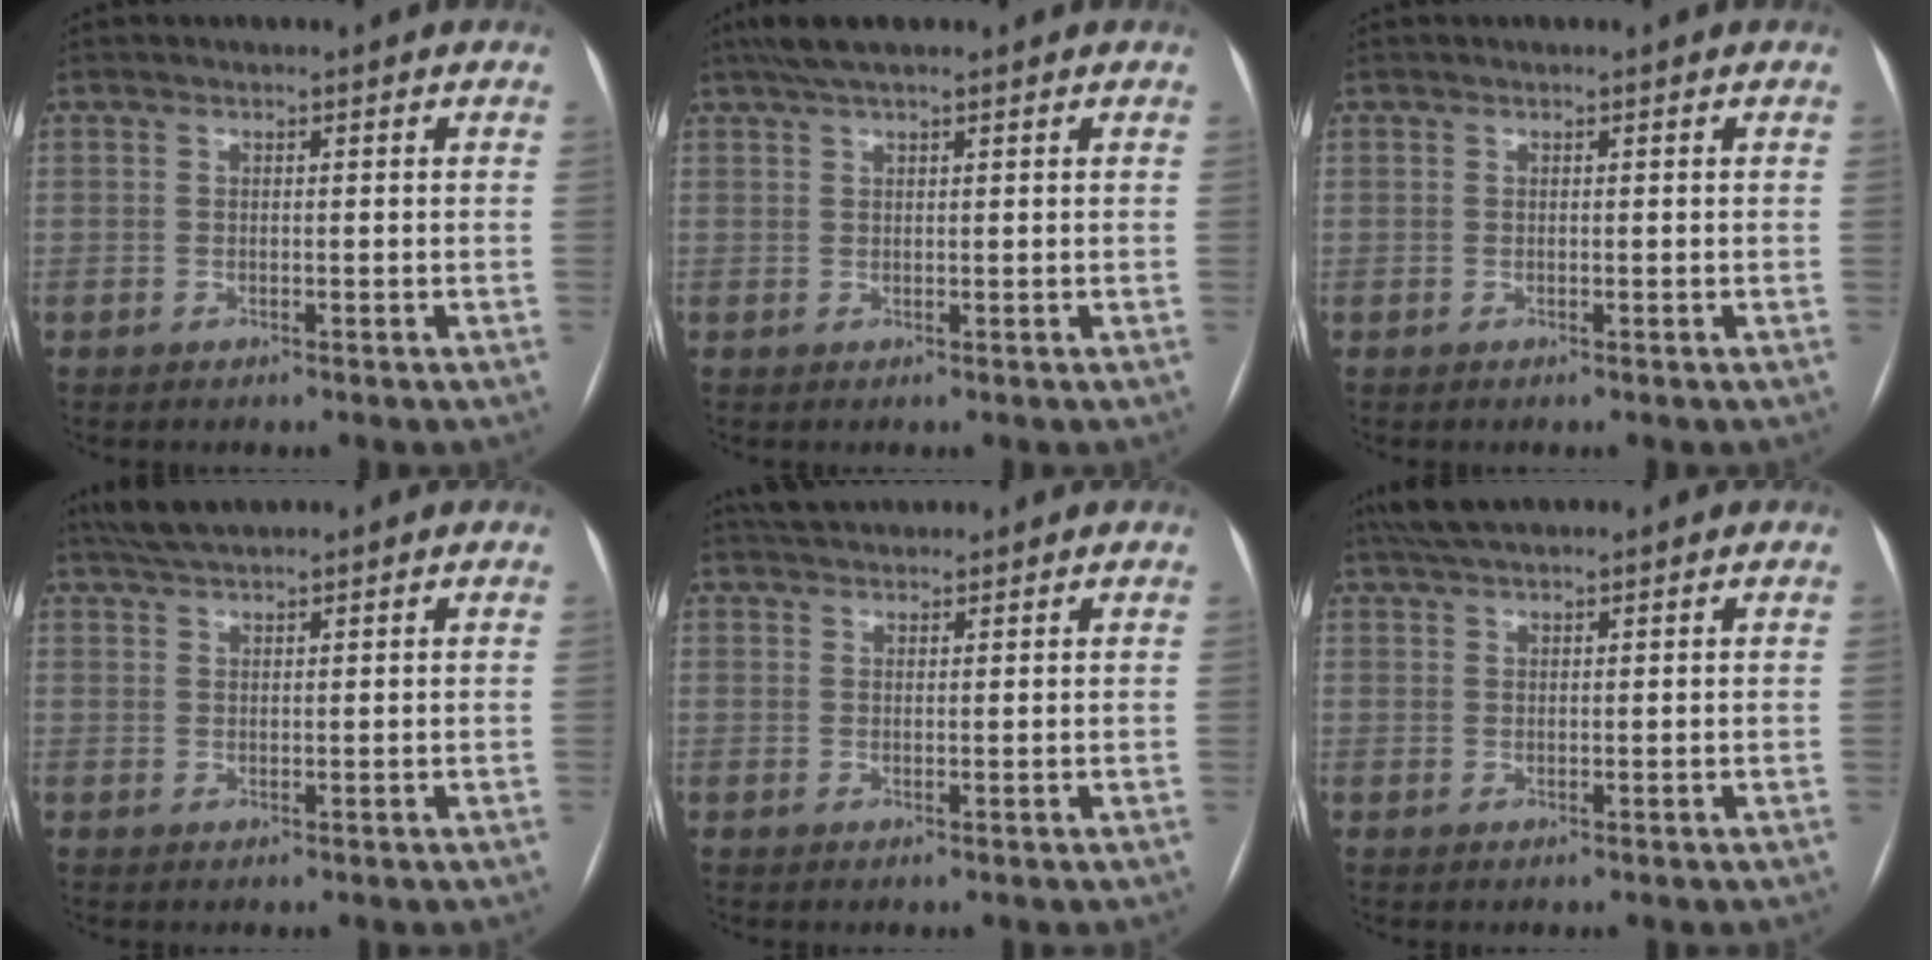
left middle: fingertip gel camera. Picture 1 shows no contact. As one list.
[{"total": 4.8, "force": [3.7, 0.6, 3.0], "torque": [-0.056, 0.029, 0.067]}, {"total": 0.0}, {"total": 4.7, "force": [4.1, 0.5, 2.2], "torque": [-0.043, 0.024, 0.077]}, {"total": 4.5, "force": [4.2, 1.1, 1.3], "torque": [-0.020, 0.034, 0.070]}, {"total": 5.6, "force": [4.7, 1.0, 2.8], "torque": [-0.052, 0.033, 0.086]}]